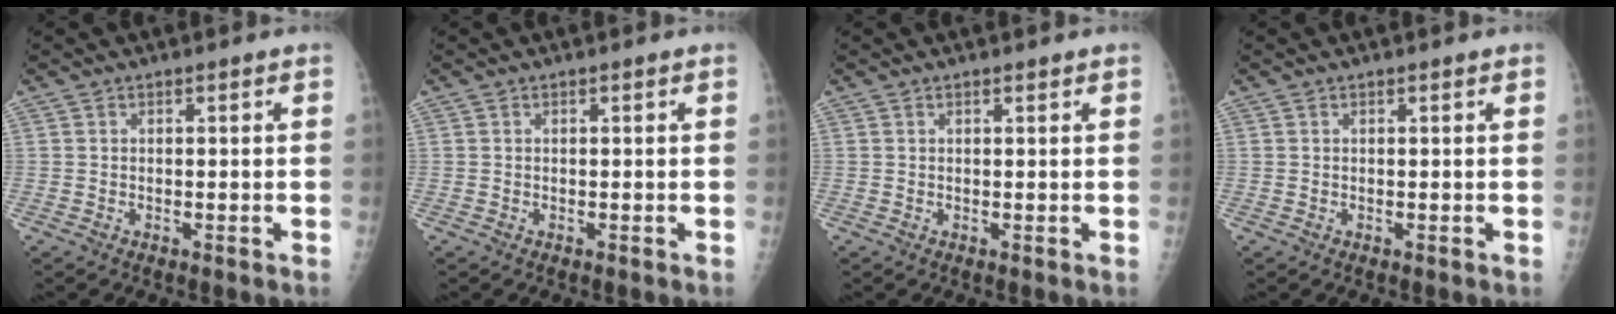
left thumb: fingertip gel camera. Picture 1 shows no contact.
{"total": 0.0}
{"total": 0.5, "force": [0.4, 0.1, 0.2], "torque": [-0.007, -0.002, 0.007]}
{"total": 0.0}